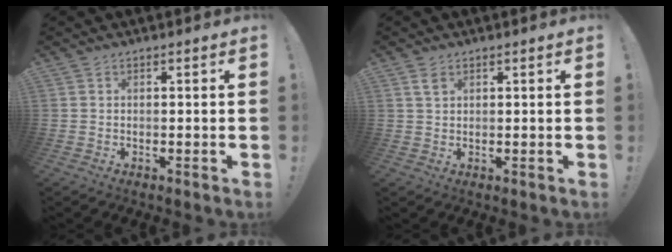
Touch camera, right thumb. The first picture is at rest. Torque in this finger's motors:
{"motor_torque": [0.07, -0.08, 0.20, -0.04, 0.00]}